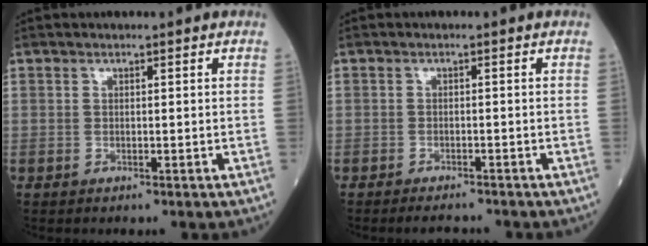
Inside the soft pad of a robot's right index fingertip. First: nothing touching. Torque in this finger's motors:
{"motor_torque": [-0.04, 0.04, 0.04, -0.01]}